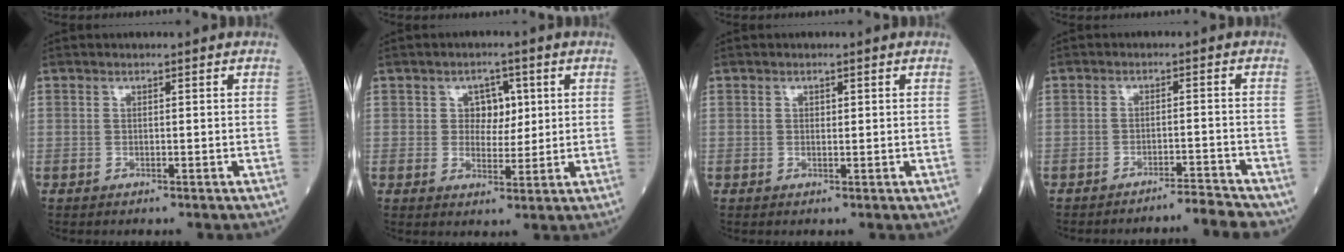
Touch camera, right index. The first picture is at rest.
{"total": 4.2, "force": [1.2, 3.1, 2.6], "torque": [-0.030, 0.006, 0.018]}
{"total": 0.7, "force": [0.2, 0.4, 0.4], "torque": [-0.008, -0.001, 0.004]}
{"total": 4.1, "force": [-4.0, -1.0, 0.2], "torque": [0.008, -0.004, -0.058]}